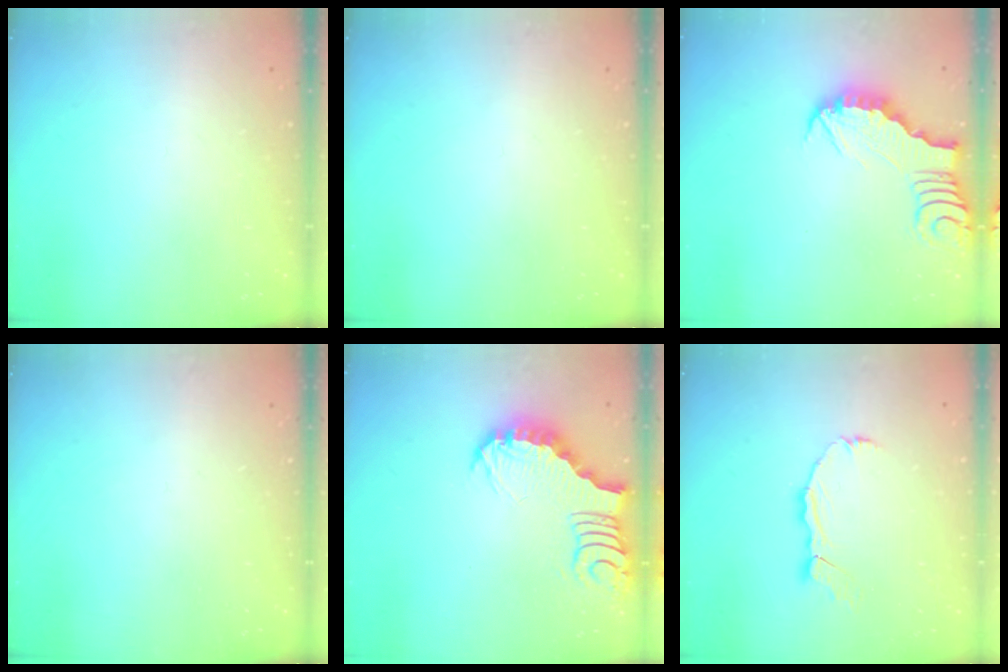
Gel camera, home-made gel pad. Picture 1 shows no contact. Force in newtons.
{"total": 0.0}
{"total": 2.9, "press": 2.9, "slide": 0.3}
{"total": 0.0}
{"total": 4.0, "press": 3.9, "slide": 0.4}
{"total": 7.0, "press": 6.9, "slide": 0.8}